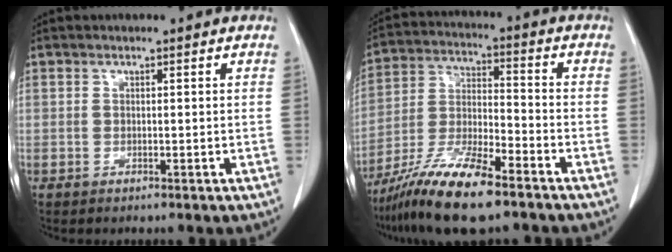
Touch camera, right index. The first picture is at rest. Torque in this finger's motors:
{"motor_torque": [0.73, -0.81, 0.60, 0.21]}